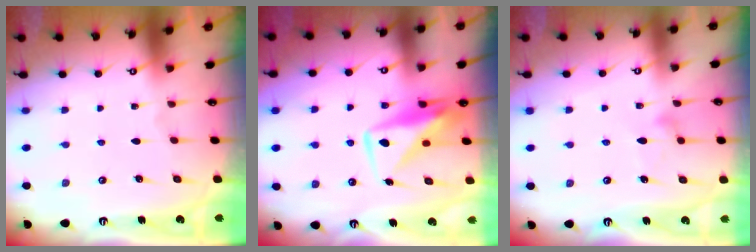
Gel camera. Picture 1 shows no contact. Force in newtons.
{"total": 10.1, "press": 10.0, "slide": 0.7}
{"total": 11.5, "press": 11.5, "slide": 0.3}